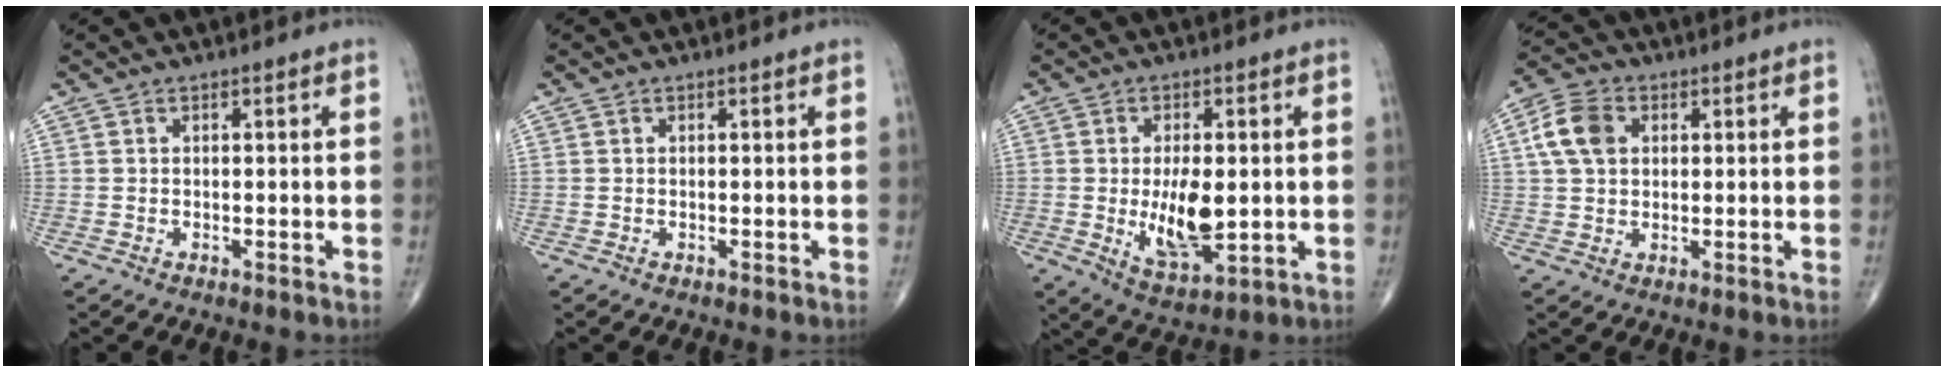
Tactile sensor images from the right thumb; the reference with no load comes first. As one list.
[{"total": 0.0}, {"total": 11.1, "force": [-0.6, 5.4, 9.7], "torque": [-0.149, -0.017, 0.002]}, {"total": 7.7, "force": [2.0, 5.6, 5.0], "torque": [-0.093, 0.010, 0.032]}]